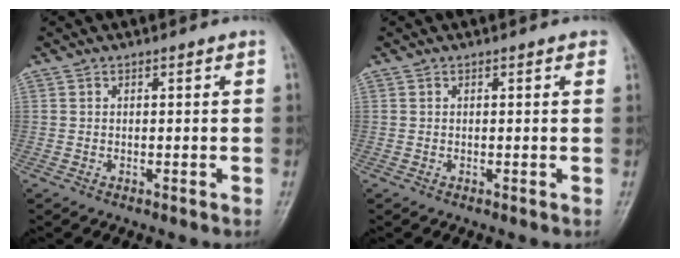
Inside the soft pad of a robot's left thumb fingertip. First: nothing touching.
{"total": 1.0, "force": [0.6, 0.4, 0.7], "torque": [-0.007, 0.001, 0.002]}